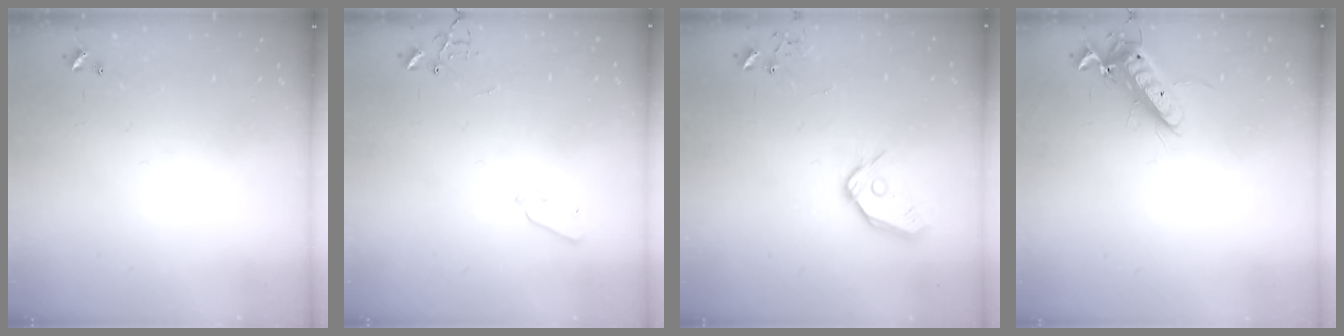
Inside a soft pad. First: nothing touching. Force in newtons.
{"total": 4.0, "press": 4.0, "slide": 0.5}
{"total": 12.2, "press": 12.1, "slide": 1.5}
{"total": 12.5, "press": 12.4, "slide": 1.6}